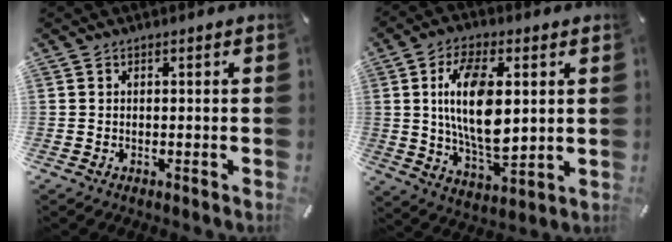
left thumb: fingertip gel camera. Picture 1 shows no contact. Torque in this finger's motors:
{"motor_torque": [2.53, 2.48, 2.23, -0.30, 0.28]}